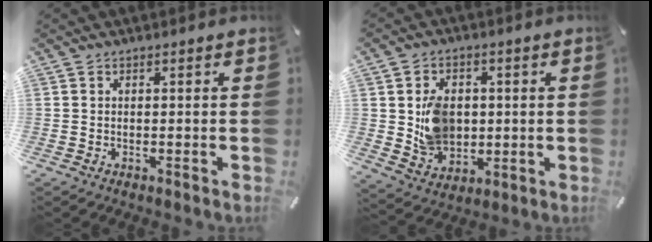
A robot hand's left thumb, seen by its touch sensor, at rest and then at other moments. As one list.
[{"total": 10.3, "force": [0.7, 8.7, 5.5], "torque": [-0.094, 0.011, 0.018]}]